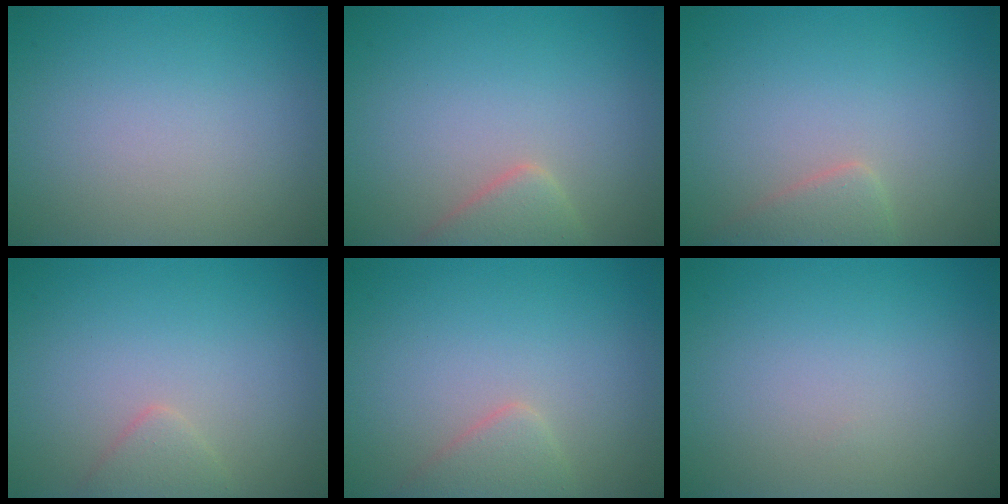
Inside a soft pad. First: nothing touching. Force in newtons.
{"total": 2.8, "press": 2.7, "slide": 0.1}
{"total": 2.0, "press": 2.0, "slide": 0.2}
{"total": 1.4, "press": 1.4, "slide": 0.1}
{"total": 2.1, "press": 2.1, "slide": 0.2}
{"total": 0.0}